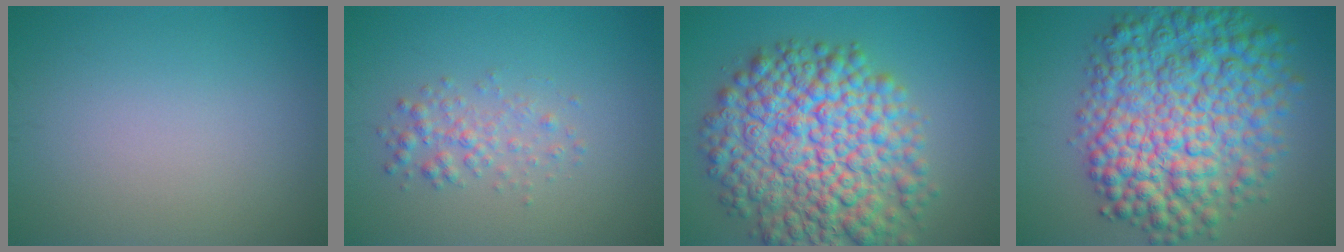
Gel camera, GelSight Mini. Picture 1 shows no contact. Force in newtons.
{"total": 2.1, "press": 2.1, "slide": 0.0}
{"total": 12.7, "press": 12.7, "slide": 0.4}
{"total": 12.0, "press": 12.0, "slide": 0.1}